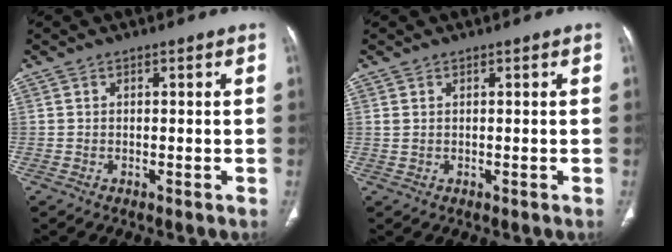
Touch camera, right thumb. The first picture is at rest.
{"total": 0.7, "force": [0.3, 0.4, 0.5], "torque": [-0.014, 0.008, 0.012]}